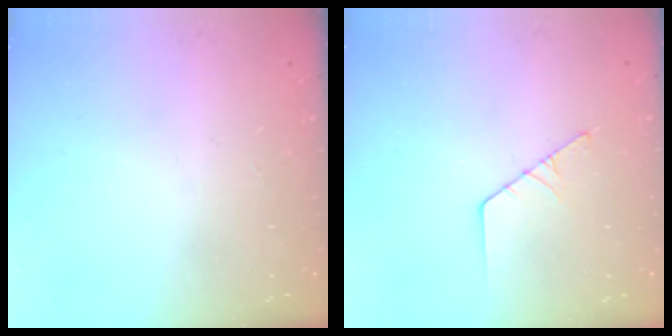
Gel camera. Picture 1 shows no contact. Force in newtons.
{"total": 2.6, "press": 2.6, "slide": 0.3}